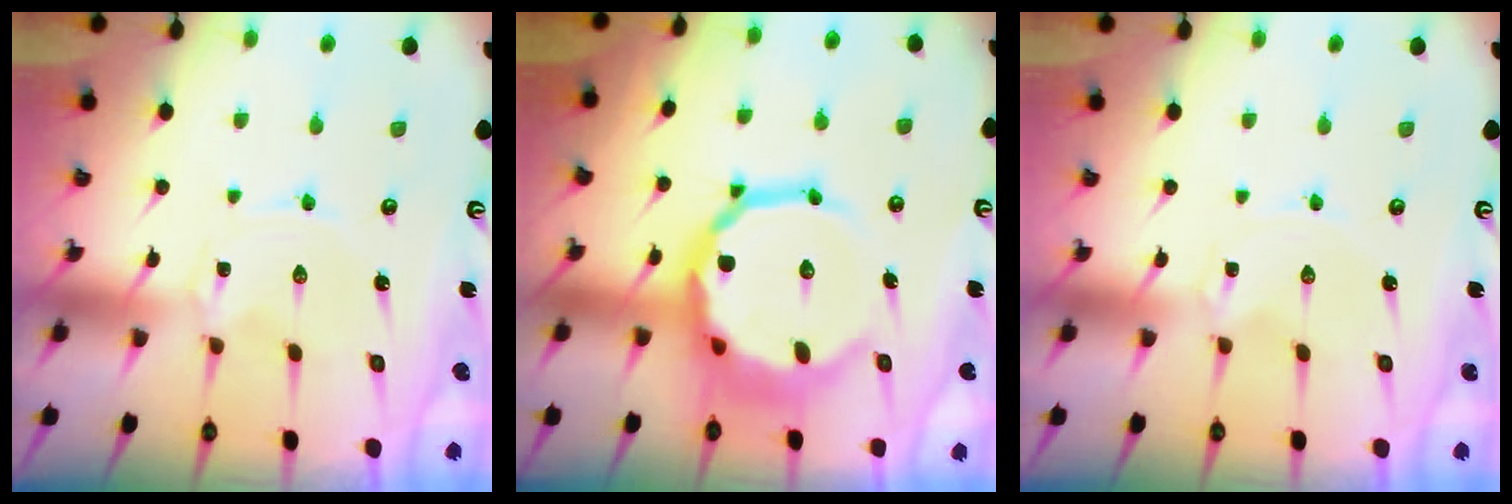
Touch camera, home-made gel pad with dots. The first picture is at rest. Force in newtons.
{"total": 16.9, "press": 16.3, "slide": 4.2}
{"total": 0.0}